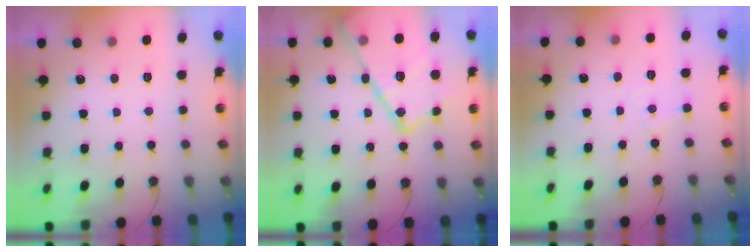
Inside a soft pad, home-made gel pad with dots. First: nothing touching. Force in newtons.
{"total": 22.7, "press": 22.7, "slide": 1.9}
{"total": 3.7, "press": 3.7, "slide": 0.6}